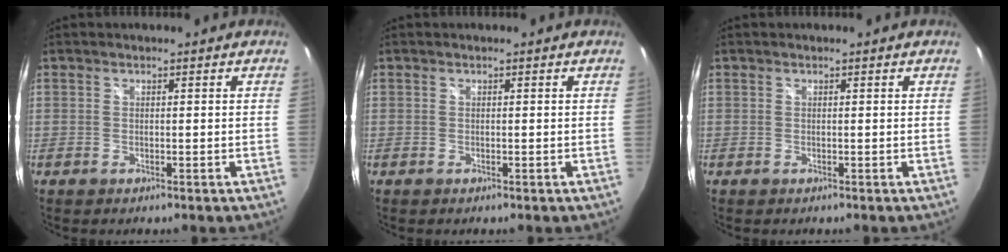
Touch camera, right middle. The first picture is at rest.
{"total": 0.0}
{"total": 0.0}